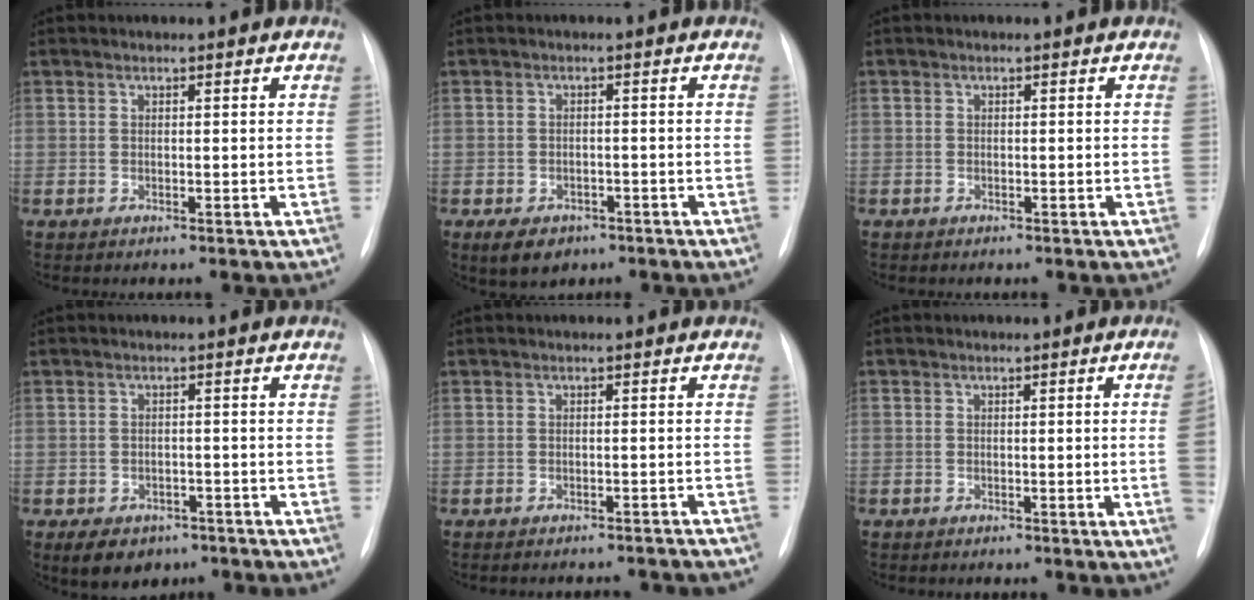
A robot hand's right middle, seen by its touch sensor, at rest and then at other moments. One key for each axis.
{"total": 5.0, "fx": -3.2, "fy": 3.2, "fz": 2.1, "tx": -0.033, "ty": -0.001, "tz": -0.040}
{"total": 0.0}
{"total": 6.7, "fx": -4.5, "fy": 4.4, "fz": 2.5, "tx": -0.036, "ty": 0.005, "tz": -0.058}
{"total": 9.8, "fx": -9.0, "fy": 2.4, "fz": 3.0, "tx": -0.035, "ty": 0.006, "tz": -0.092}
{"total": 2.9, "fx": -0.7, "fy": -0.6, "fz": 2.8, "tx": -0.035, "ty": -0.002, "tz": -0.012}